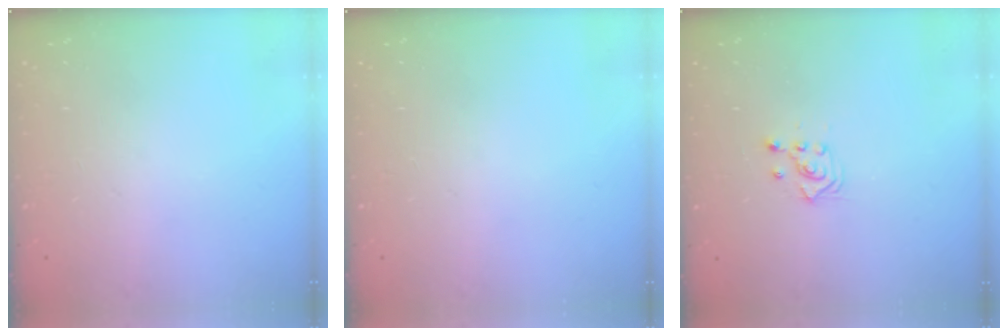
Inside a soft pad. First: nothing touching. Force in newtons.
{"total": 0.0}
{"total": 2.4, "press": 2.2, "slide": 0.8}